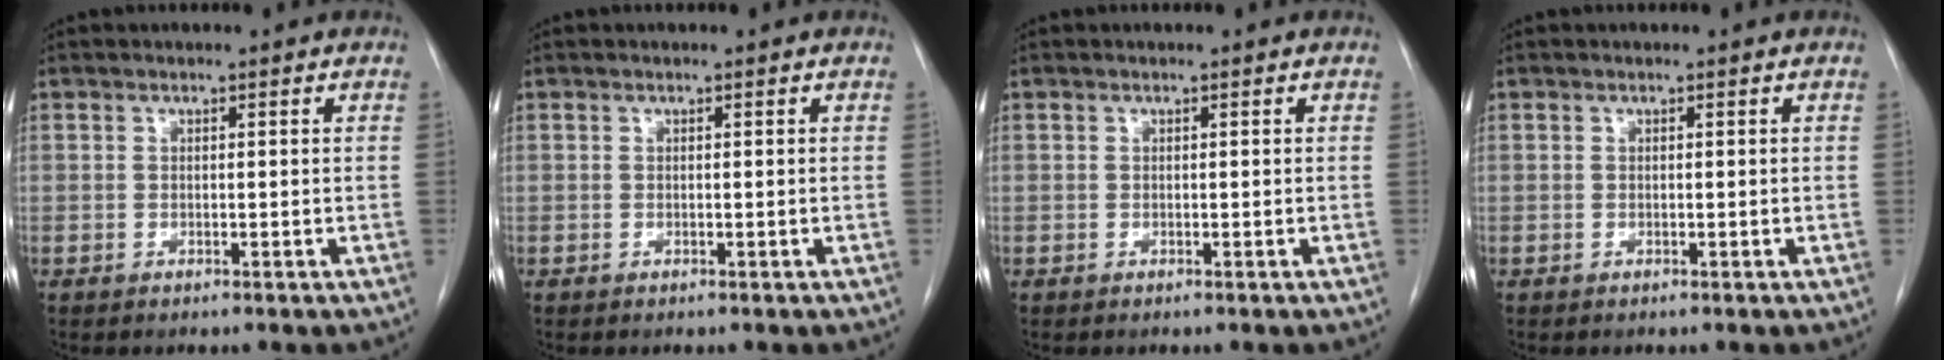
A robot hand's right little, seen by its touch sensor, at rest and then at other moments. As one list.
[{"total": 0.0}, {"total": 0.0}, {"total": 0.0}]